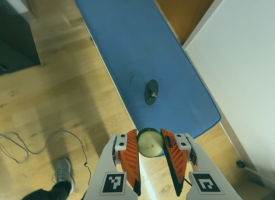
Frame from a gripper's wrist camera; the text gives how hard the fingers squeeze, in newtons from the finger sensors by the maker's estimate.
{"total": 7.2, "left": 6.9, "right": 7.4}